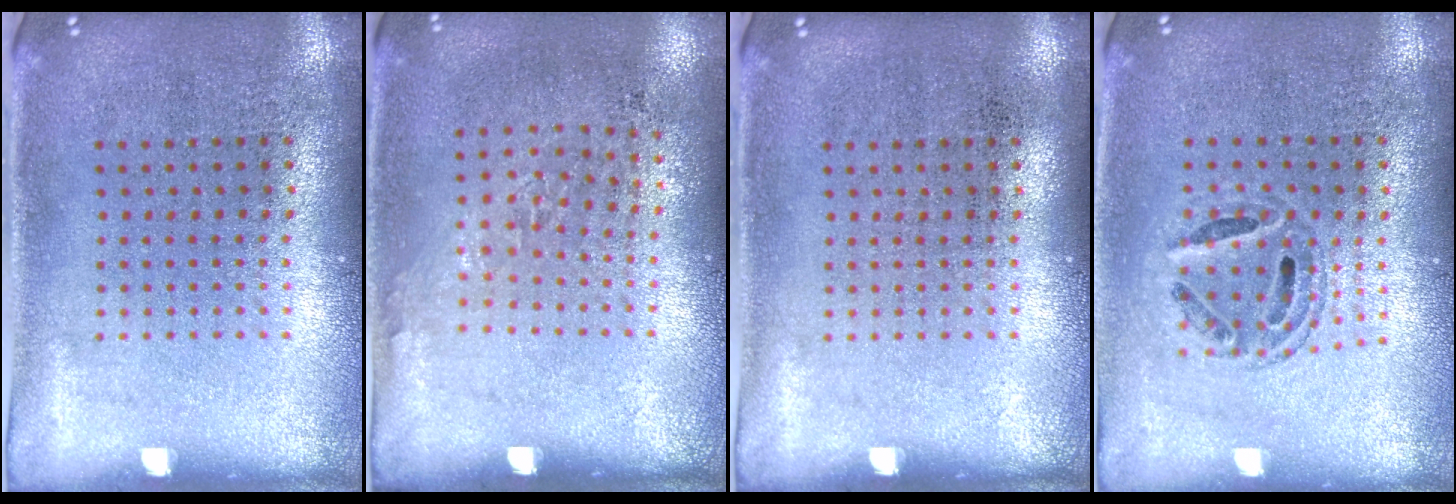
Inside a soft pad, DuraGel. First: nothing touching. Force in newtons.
{"total": 0.9, "press": 0.7, "slide": 0.7}
{"total": 0.0}
{"total": 0.6, "press": 0.6, "slide": 0.2}